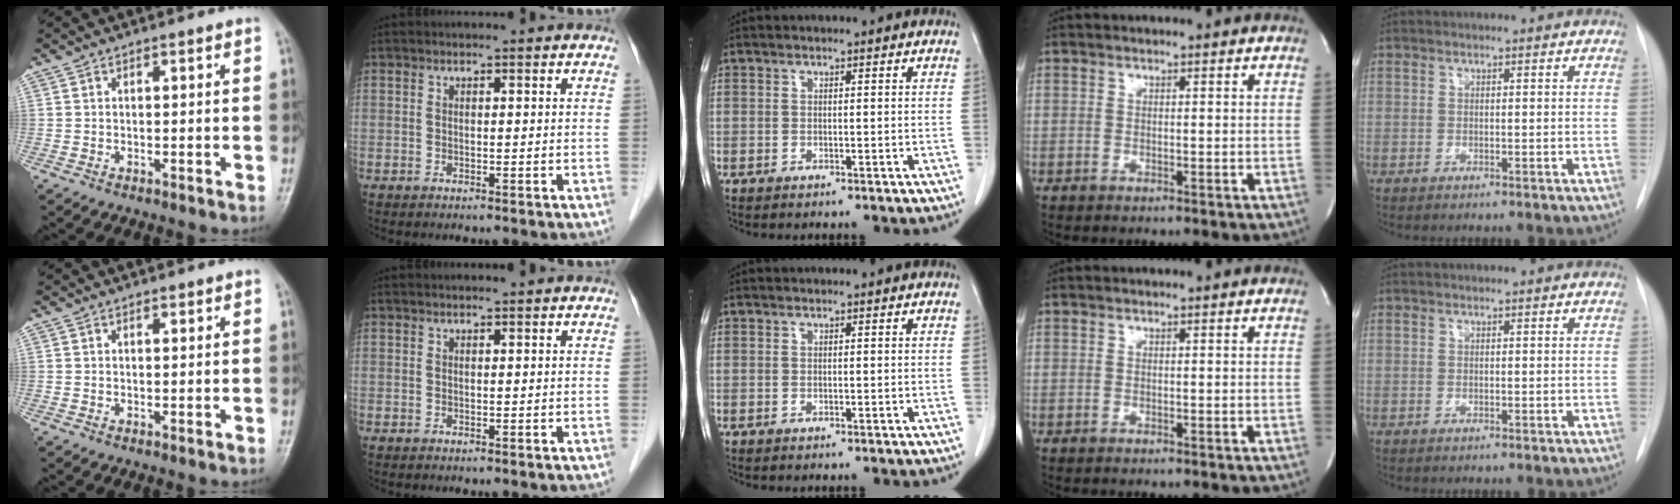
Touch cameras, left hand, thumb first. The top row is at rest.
{"thumb": {"total": 0.8, "force": [0.6, 0.3, 0.4], "torque": [-0.006, -0.004, 0.008]}, "index": {"total": 0.7, "force": [0.6, 0.0, 0.3], "torque": [-0.004, 0.012, 0.010]}}